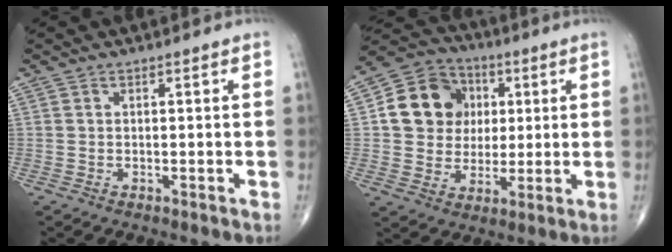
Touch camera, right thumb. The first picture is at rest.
{"total": 13.8, "force": [2.6, 12.0, 6.3], "torque": [-0.075, 0.009, 0.042]}